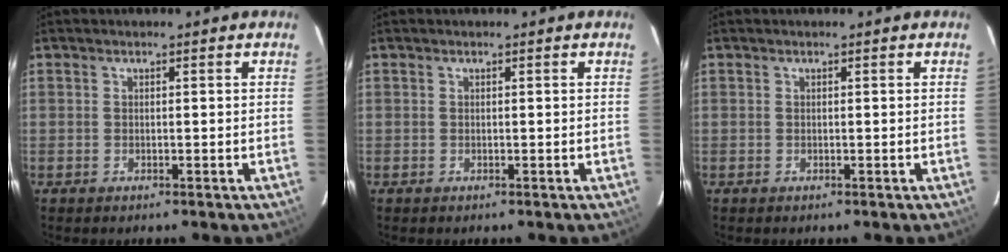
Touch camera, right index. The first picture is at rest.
{"total": 0.0}
{"total": 0.0}